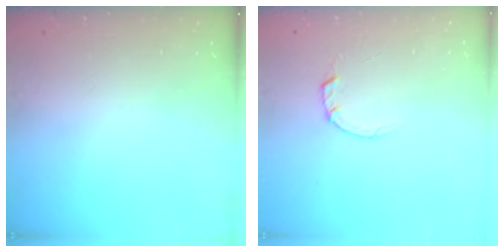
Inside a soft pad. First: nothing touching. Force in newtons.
{"total": 1.5, "press": 1.5, "slide": 0.3}